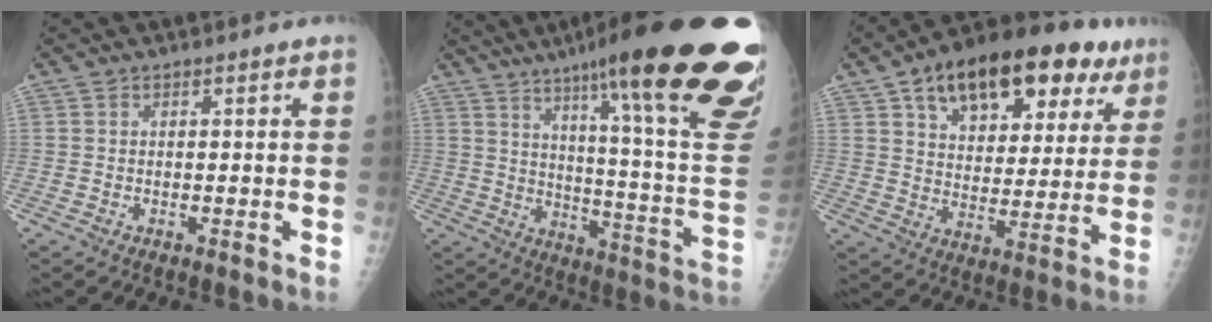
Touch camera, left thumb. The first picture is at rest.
{"total": 34.1, "force": [21.6, 4.5, 26.0], "torque": [-0.270, -0.082, 0.301]}
{"total": 24.7, "force": [13.3, 13.0, 16.3], "torque": [-0.208, 0.001, 0.200]}